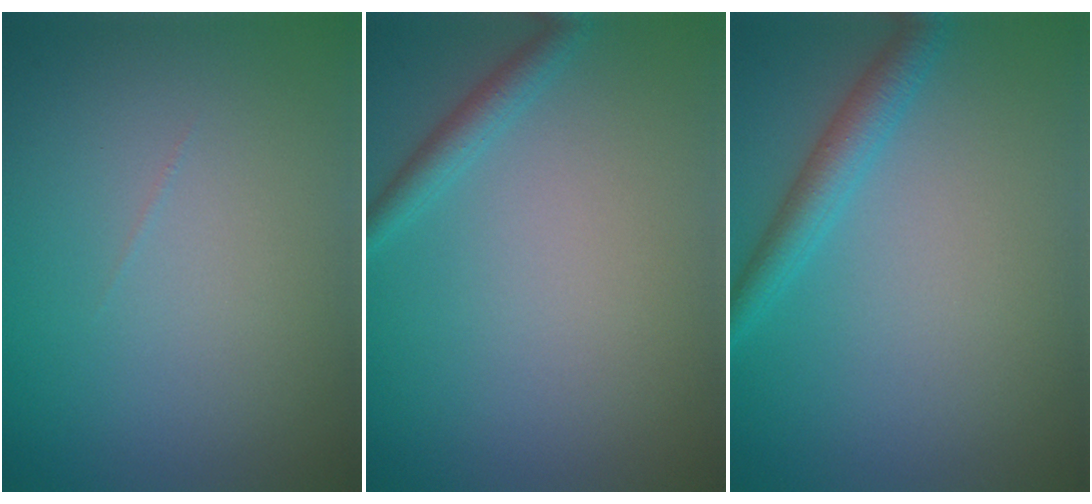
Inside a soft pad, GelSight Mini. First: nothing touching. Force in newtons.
{"total": 1.8, "press": 1.8, "slide": 0.0}
{"total": 2.8, "press": 2.8, "slide": 0.2}